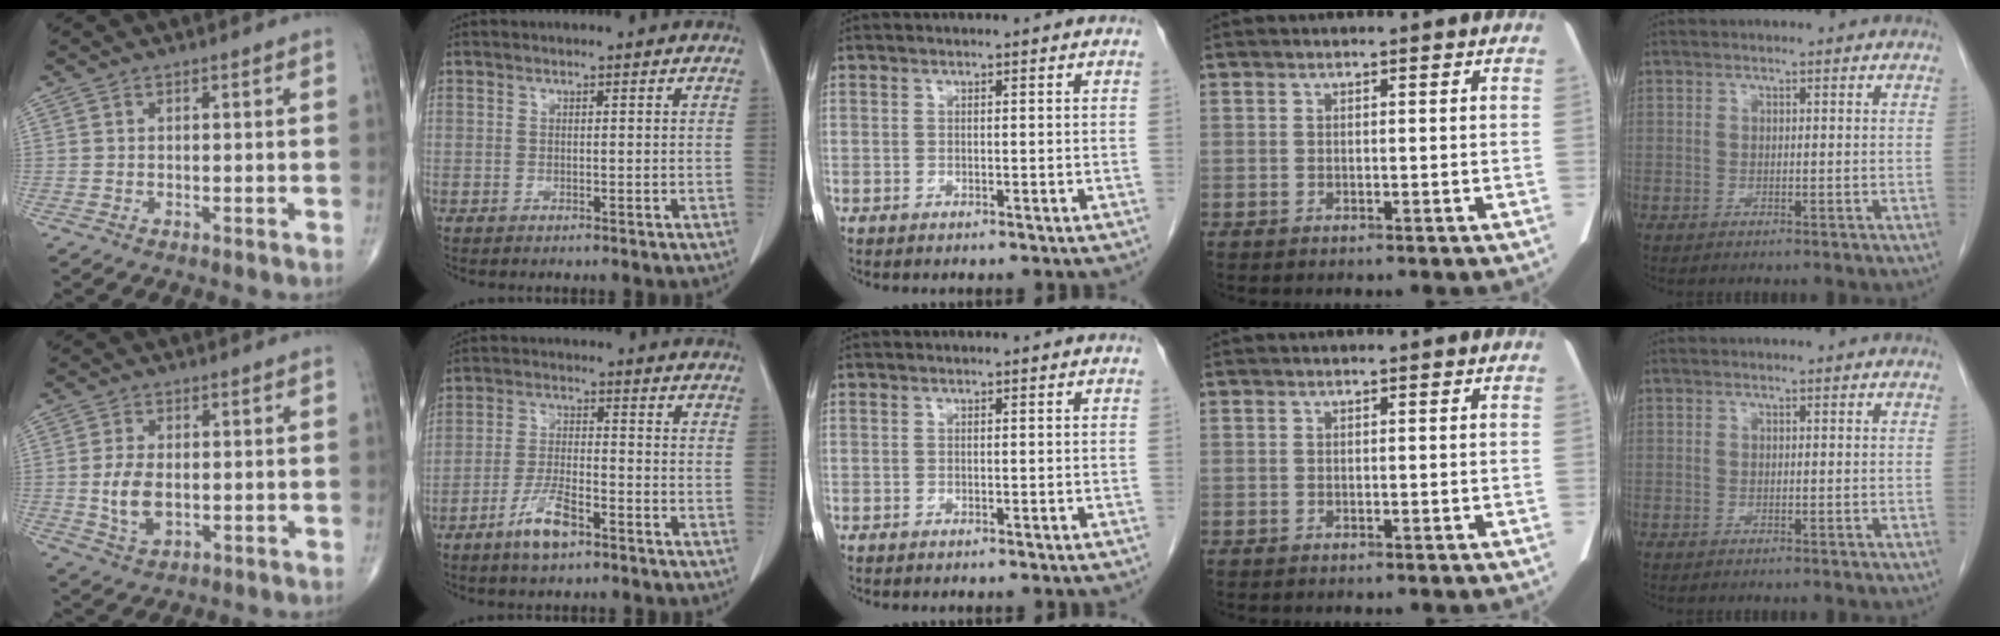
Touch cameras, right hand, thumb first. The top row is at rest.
{"thumb": {"total": 6.7, "force": [-0.3, 4.0, 5.4], "torque": [-0.104, -0.007, -0.001]}, "index": {"total": 6.5, "force": [-4.1, 1.6, 4.7], "torque": [-0.095, -0.003, -0.077]}}